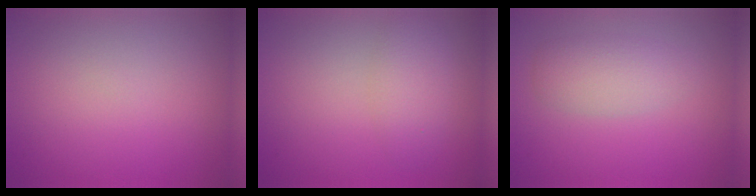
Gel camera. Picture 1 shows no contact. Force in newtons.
{"total": 2.5, "press": 2.5, "slide": 0.1}
{"total": 2.8, "press": 2.8, "slide": 0.2}